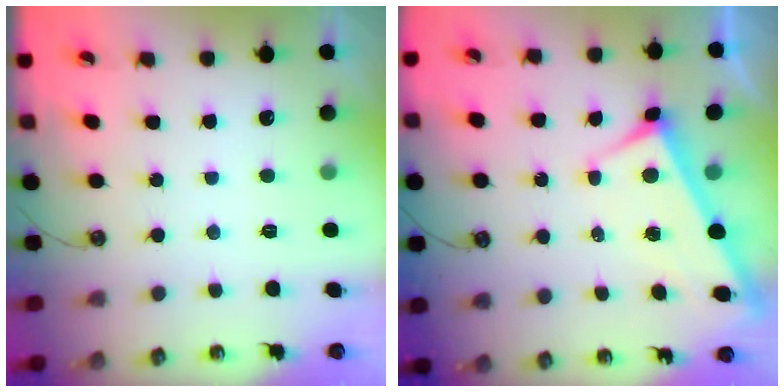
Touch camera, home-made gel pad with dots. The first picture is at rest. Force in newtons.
{"total": 3.6, "press": 3.6, "slide": 0.3}